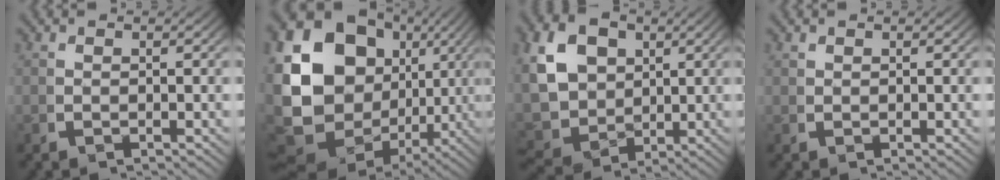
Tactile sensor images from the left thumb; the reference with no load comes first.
{"total": 18.6, "force": [0.1, 13.6, 12.7], "torque": [-0.287, -0.058, 0.036]}
{"total": 12.6, "force": [0.7, 10.3, 7.3], "torque": [-0.184, -0.049, 0.029]}
{"total": 0.6, "force": [0.6, -0.1, -0.1], "torque": [0.003, -0.001, 0.017]}